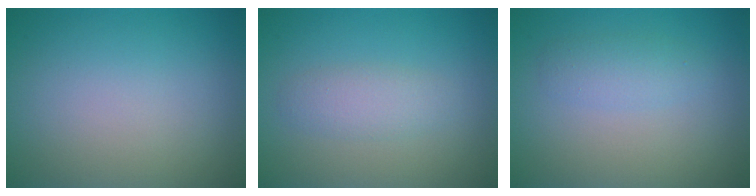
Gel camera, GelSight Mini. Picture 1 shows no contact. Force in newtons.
{"total": 2.0, "press": 2.0, "slide": 0.1}
{"total": 1.7, "press": 1.7, "slide": 0.0}